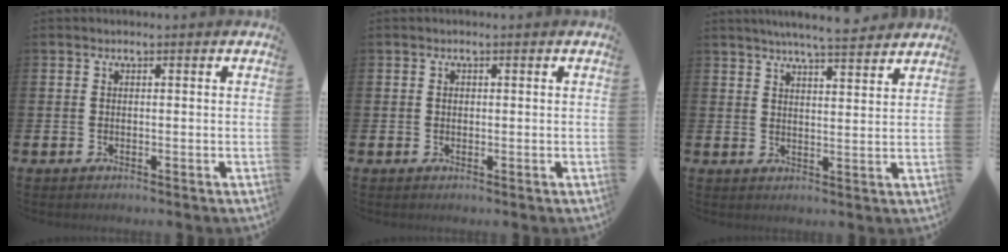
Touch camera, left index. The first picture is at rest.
{"total": 0.5, "force": [0.1, 0.4, 0.3], "torque": [0.002, 0.001, -0.001]}
{"total": 5.6, "force": [5.4, -0.3, 1.4], "torque": [-0.040, -0.024, 0.097]}